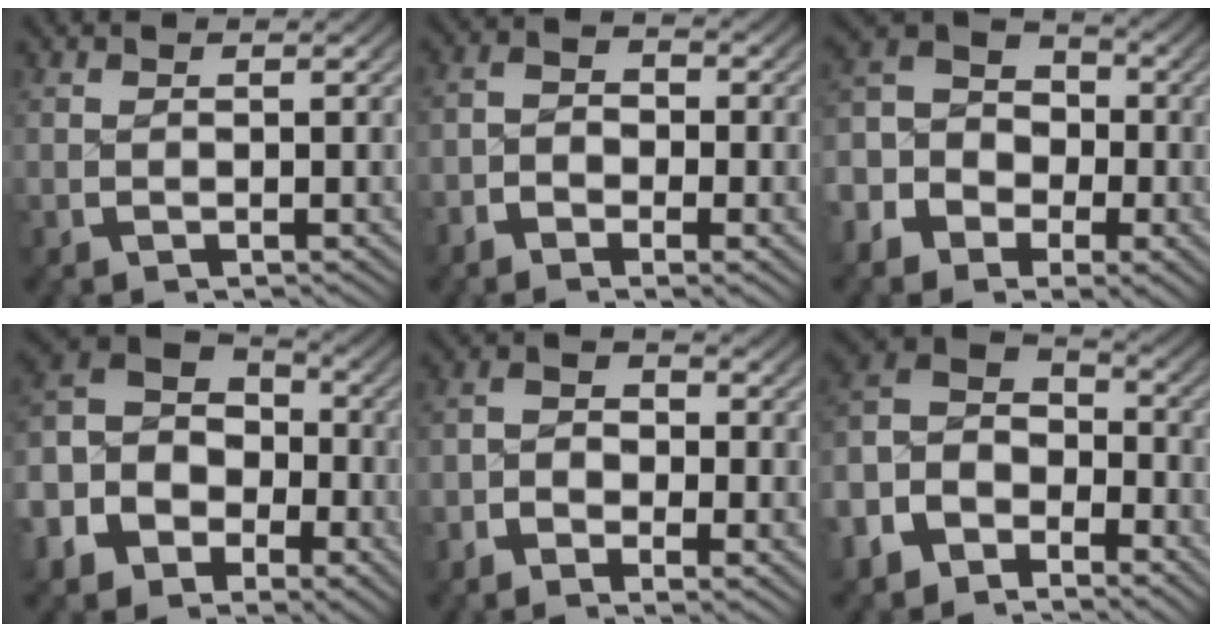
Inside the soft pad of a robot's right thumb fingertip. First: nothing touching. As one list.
[{"total": 3.0, "force": [-1.2, 1.8, 2.0], "torque": [-0.029, -0.003, -0.028]}, {"total": 11.3, "force": [1.0, 9.1, 6.6], "torque": [-0.127, 0.004, -0.003]}, {"total": 12.1, "force": [1.6, 9.7, 7.1], "torque": [-0.164, -0.003, 0.022]}, {"total": 3.5, "force": [-1.4, 2.1, 2.4], "torque": [-0.036, -0.003, -0.032]}, {"total": 10.9, "force": [1.5, 8.4, 6.7], "torque": [-0.148, 0.002, 0.009]}]